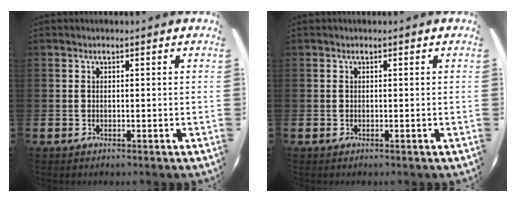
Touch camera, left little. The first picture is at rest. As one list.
[{"total": 0.0}]